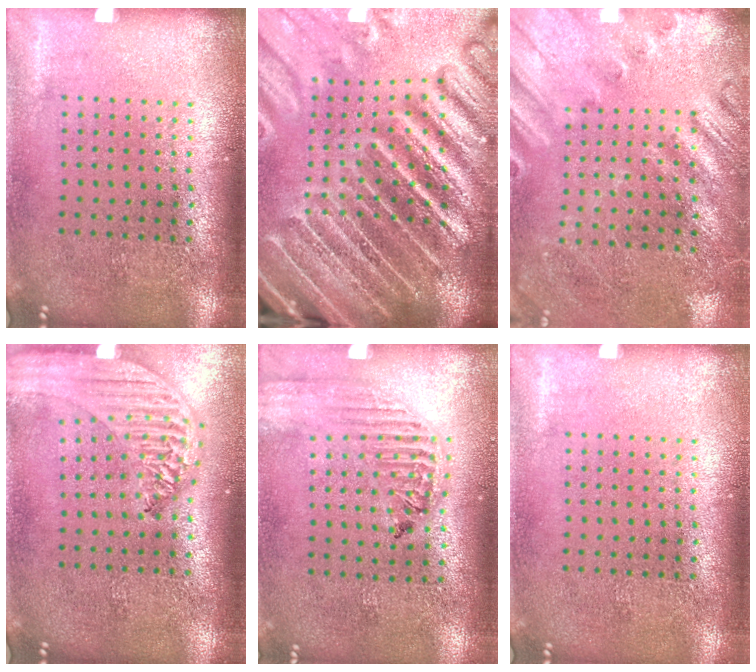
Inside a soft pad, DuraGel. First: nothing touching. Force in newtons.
{"total": 5.7, "press": 4.9, "slide": 2.8}
{"total": 2.3, "press": 2.0, "slide": 1.0}
{"total": 2.4, "press": 2.1, "slide": 1.1}
{"total": 1.7, "press": 1.6, "slide": 0.6}
{"total": 0.0}